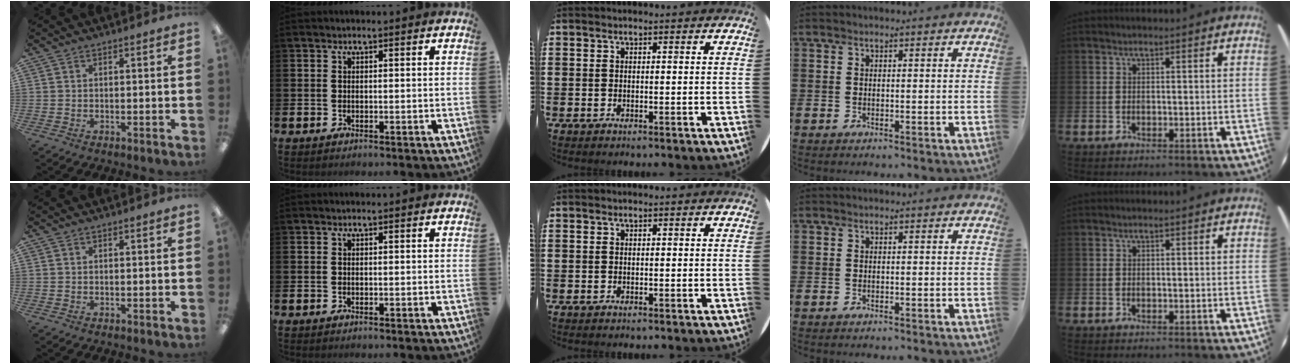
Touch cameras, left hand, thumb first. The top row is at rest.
{}